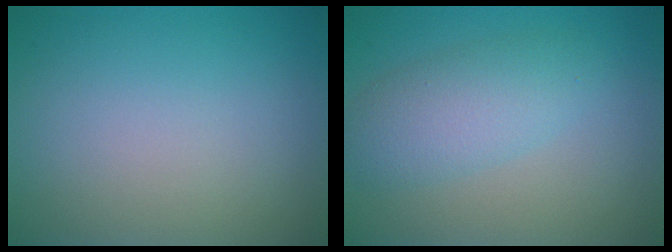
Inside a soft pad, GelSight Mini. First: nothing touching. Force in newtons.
{"total": 3.9, "press": 3.9, "slide": 0.1}